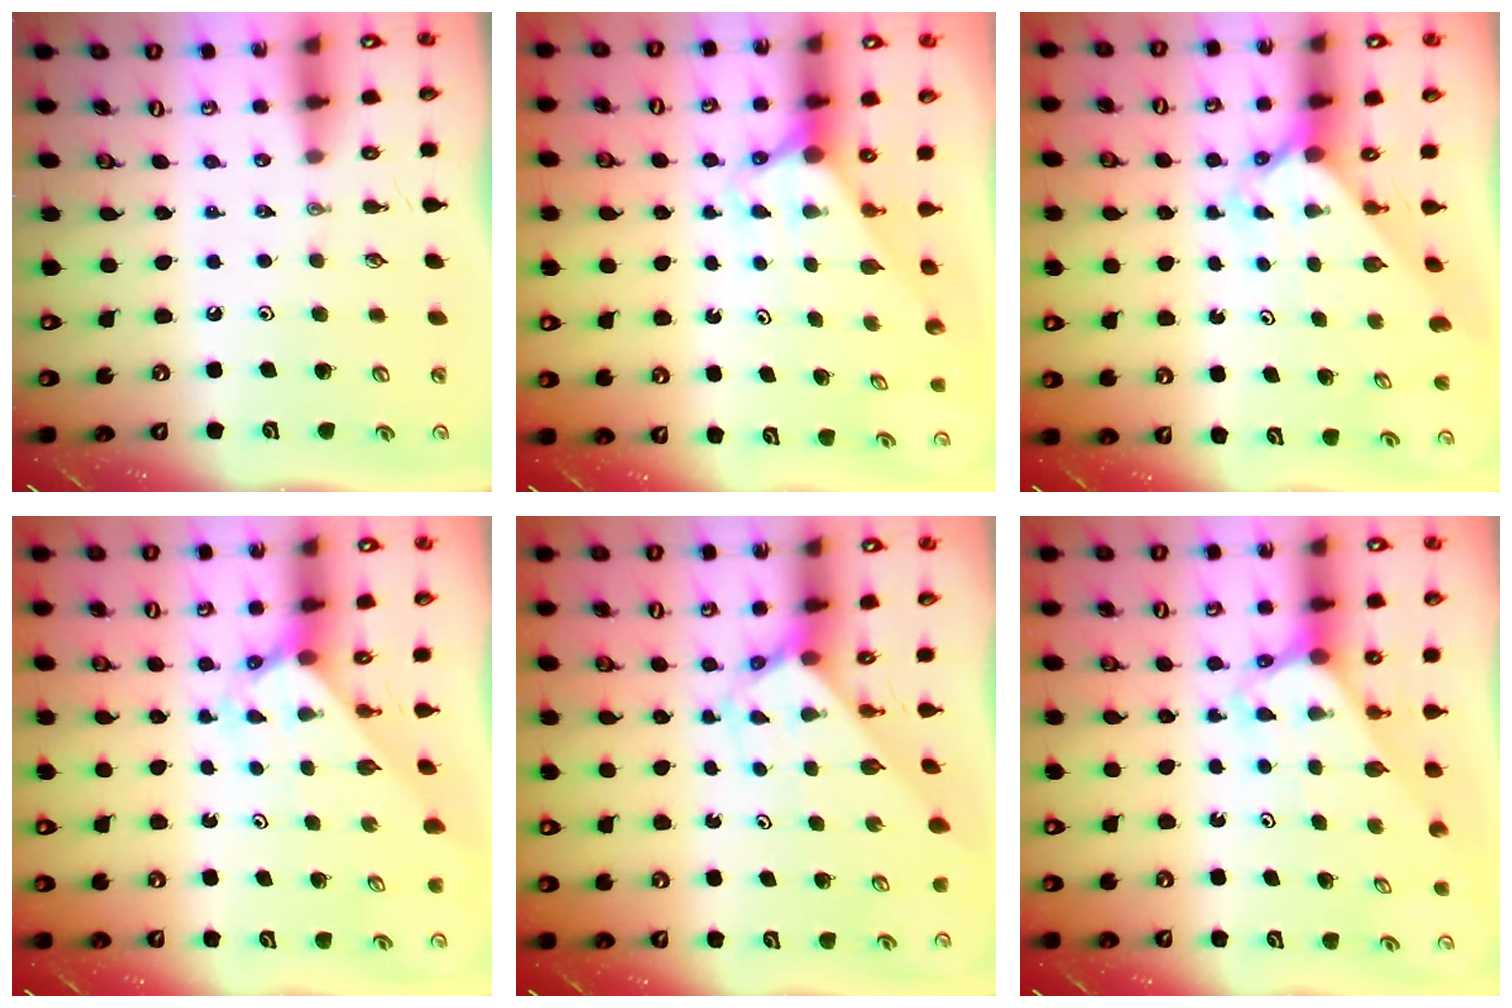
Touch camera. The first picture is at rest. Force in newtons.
{"total": 2.8, "press": 2.8, "slide": 0.0}
{"total": 2.5, "press": 2.5, "slide": 0.3}
{"total": 2.3, "press": 2.3, "slide": 0.2}
{"total": 2.6, "press": 2.6, "slide": 0.2}
{"total": 2.7, "press": 2.7, "slide": 0.2}